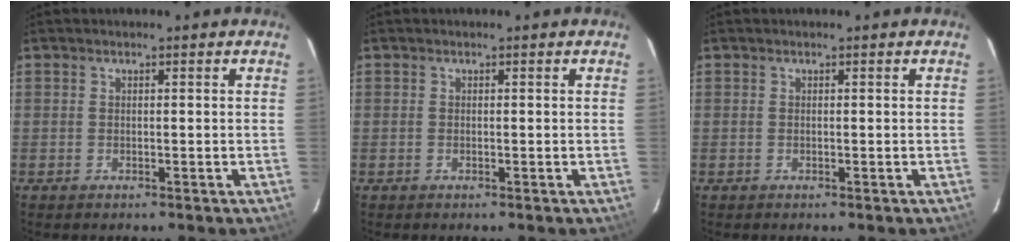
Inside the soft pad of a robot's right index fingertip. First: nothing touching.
{"total": 0.0}
{"total": 0.0}